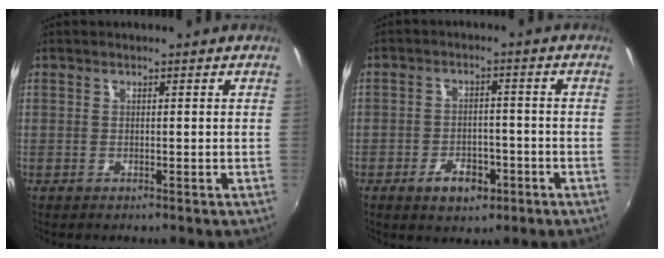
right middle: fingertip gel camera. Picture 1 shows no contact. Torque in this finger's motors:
{"motor_torque": [-0.58, -1.22, 0.01, 0.00]}